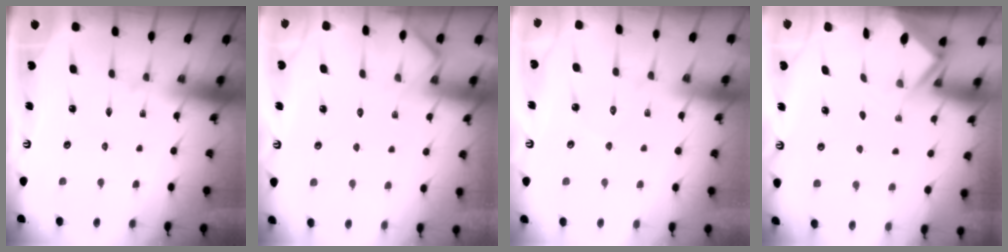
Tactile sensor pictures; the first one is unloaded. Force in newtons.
{"total": 7.7, "press": 7.6, "slide": 0.7}
{"total": 4.4, "press": 4.4, "slide": 0.5}
{"total": 3.0, "press": 3.0, "slide": 0.3}